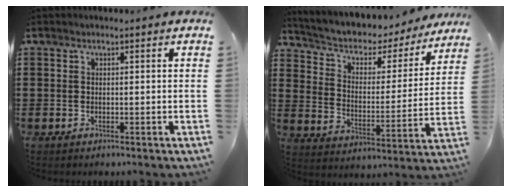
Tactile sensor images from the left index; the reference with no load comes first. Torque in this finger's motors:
{"motor_torque": [2.14, 0.00, 1.05, 0.21]}